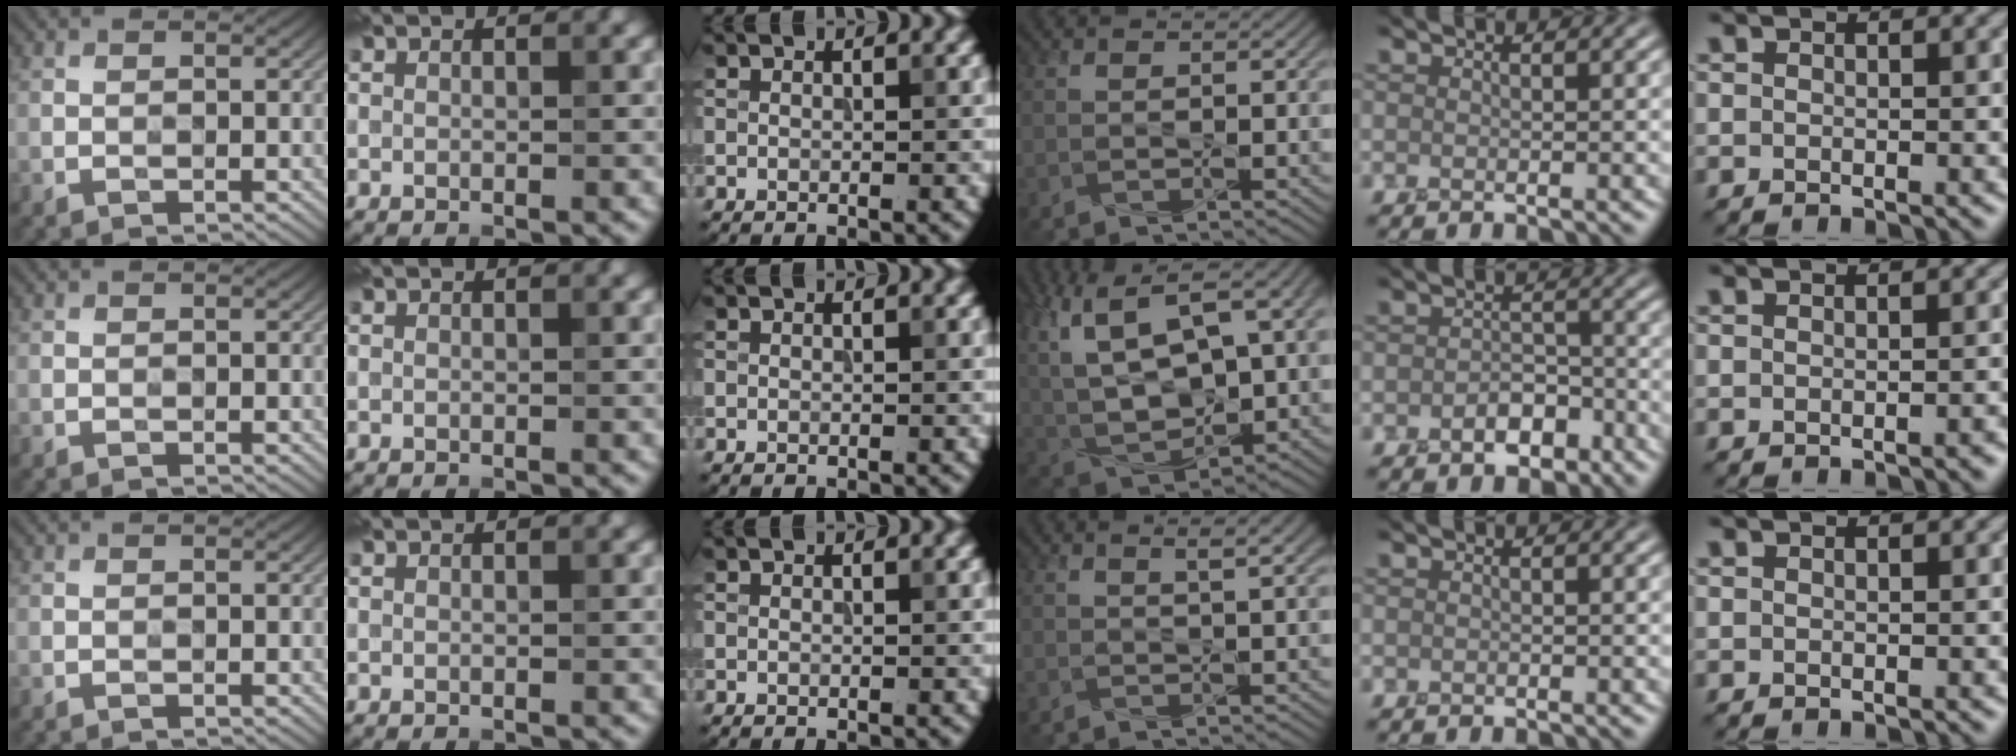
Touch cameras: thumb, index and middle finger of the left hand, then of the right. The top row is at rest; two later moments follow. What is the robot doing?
{"motion": "squeeze", "object": "air blower"}